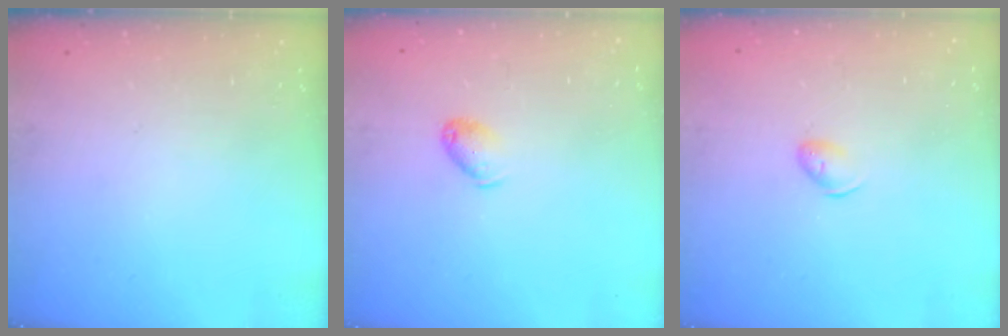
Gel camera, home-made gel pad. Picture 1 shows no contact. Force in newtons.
{"total": 5.1, "press": 5.0, "slide": 1.0}
{"total": 5.4, "press": 5.3, "slide": 1.0}